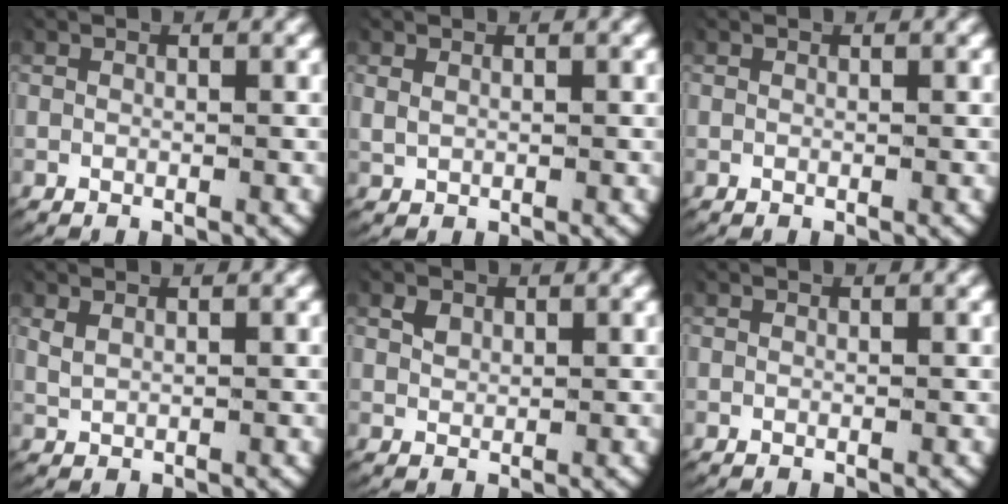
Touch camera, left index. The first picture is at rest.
{"total": 0.8, "force": [0.5, 0.5, 0.4], "torque": [-0.018, -0.004, 0.019]}
{"total": 0.0}
{"total": 1.2, "force": [0.7, 0.6, 0.6], "torque": [-0.020, -0.002, 0.022]}
{"total": 1.0, "force": [0.6, 0.6, 0.5], "torque": [-0.016, -0.005, 0.020]}
{"total": 0.0}